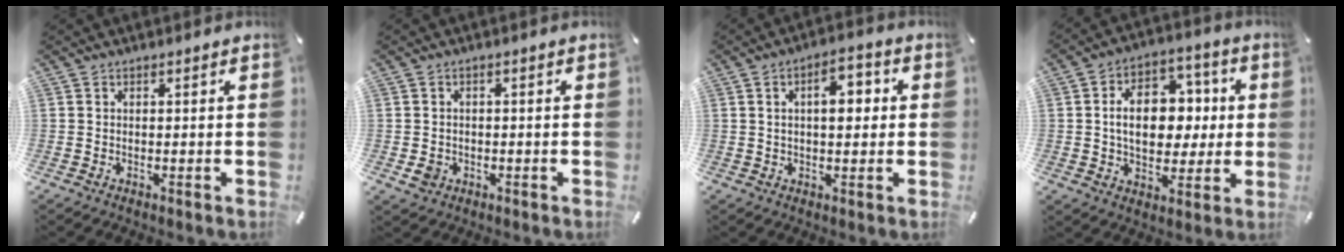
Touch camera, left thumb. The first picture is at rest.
{"total": 2.9, "force": [-0.8, 2.6, 1.0], "torque": [-0.008, 0.000, -0.015]}
{"total": 7.2, "force": [1.3, 3.9, 6.0], "torque": [-0.079, -0.001, 0.009]}
{"total": 14.3, "force": [0.6, 10.4, 9.8], "torque": [-0.155, 0.008, 0.013]}